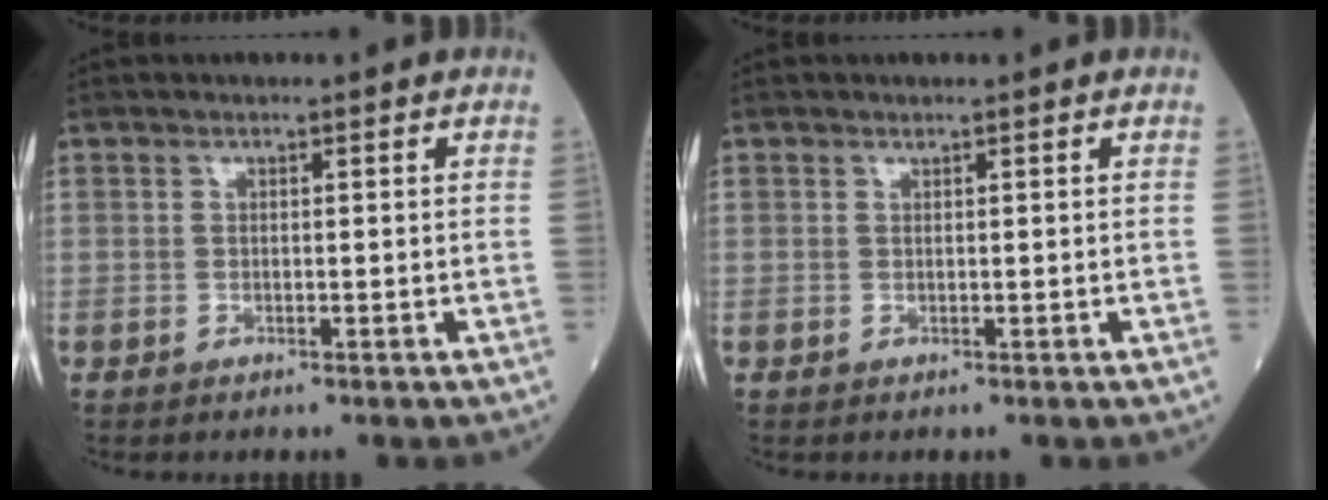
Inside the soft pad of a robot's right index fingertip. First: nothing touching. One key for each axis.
{"total": 0.0}